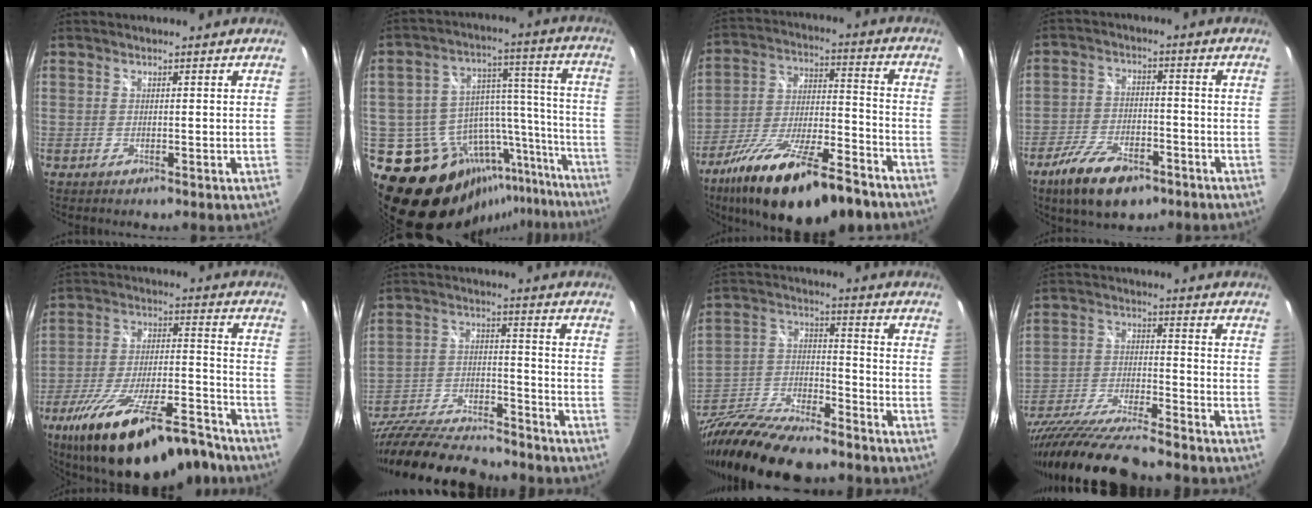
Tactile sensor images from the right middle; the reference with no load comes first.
{"total": 21.9, "force": [-12.7, 14.3, 10.7], "torque": [-0.165, 0.055, -0.153]}
{"total": 24.1, "force": [-16.6, 7.0, 16.0], "torque": [-0.284, -0.036, -0.263]}
{"total": 11.6, "force": [-7.6, 4.9, 7.3], "torque": [-0.163, -0.018, -0.135]}
{"total": 26.7, "force": [-20.7, 7.0, 15.3], "torque": [-0.266, -0.034, -0.306]}
{"total": 23.6, "force": [-19.8, 5.8, 11.5], "torque": [-0.228, -0.042, -0.320]}
{"total": 22.9, "force": [-17.8, 7.4, 12.5], "torque": [-0.266, -0.024, -0.305]}
{"total": 21.9, "force": [-18.6, 2.2, 11.3], "torque": [-0.227, -0.057, -0.321]}